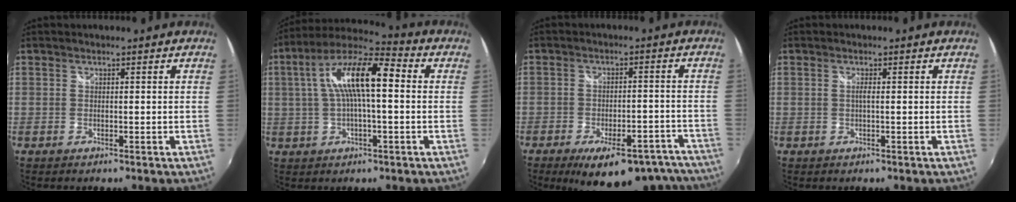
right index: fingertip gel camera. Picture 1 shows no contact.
{"total": 14.1, "force": [1.6, 4.1, 13.4], "torque": [-0.250, 0.025, 0.019]}
{"total": 17.4, "force": [-13.8, 6.5, 8.3], "torque": [-0.129, 0.003, -0.167]}
{"total": 0.9, "force": [0.0, -0.2, 0.8], "torque": [-0.016, 0.000, -0.001]}